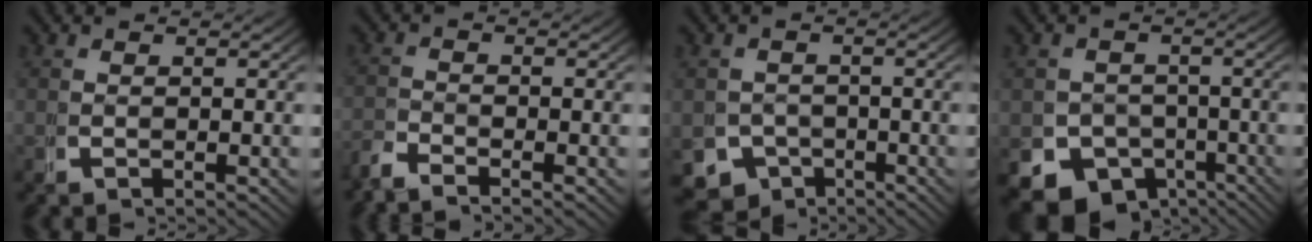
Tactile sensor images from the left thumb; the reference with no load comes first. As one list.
[{"total": 2.0, "force": [-1.9, 0.3, 0.8], "torque": [-0.012, -0.003, -0.045]}, {"total": 7.5, "force": [-4.8, 5.3, 2.4], "torque": [-0.040, -0.046, -0.069]}, {"total": 12.0, "force": [-6.6, 9.1, 4.4], "torque": [-0.091, -0.059, -0.095]}]